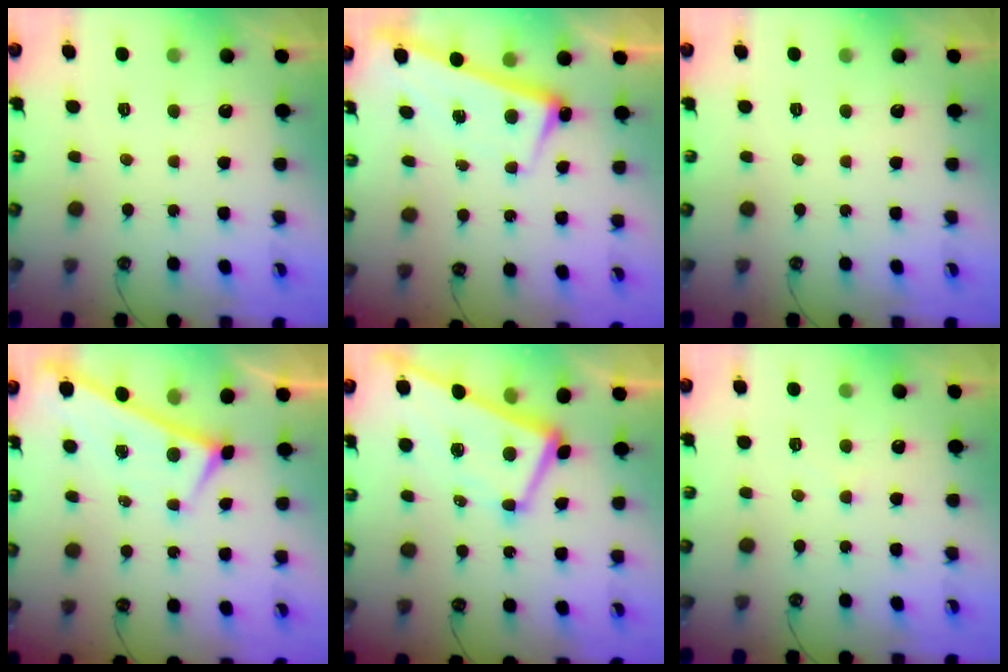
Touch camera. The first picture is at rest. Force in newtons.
{"total": 1.0, "press": 0.6, "slide": 0.8}
{"total": 0.0}
{"total": 0.0}
{"total": 3.1, "press": 3.0, "slide": 0.7}
{"total": 2.0, "press": 2.0, "slide": 0.4}